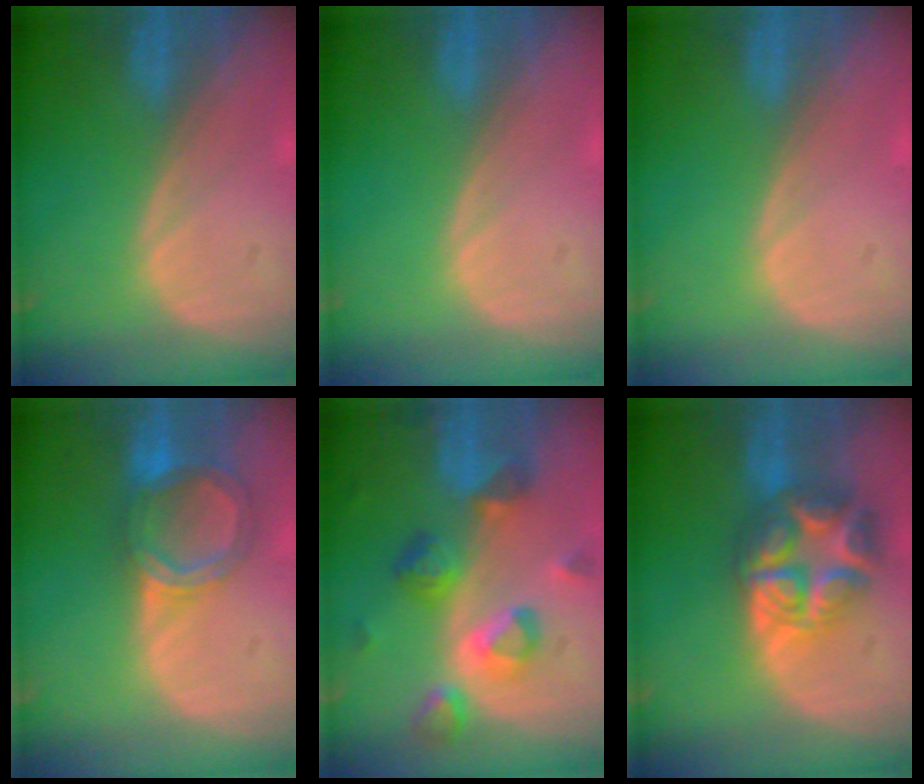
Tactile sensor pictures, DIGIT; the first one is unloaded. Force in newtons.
{"total": 0.0}
{"total": 0.0}
{"total": 6.4, "press": 5.7, "slide": 3.0}
{"total": 8.7, "press": 8.0, "slide": 3.5}
{"total": 8.9, "press": 8.9, "slide": 0.5}